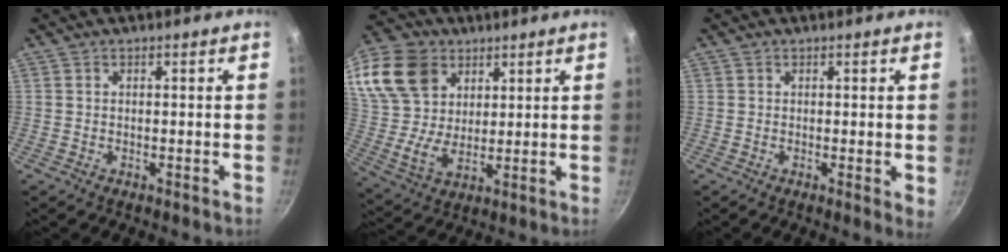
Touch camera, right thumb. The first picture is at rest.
{"total": 20.1, "force": [9.9, 14.2, 10.3], "torque": [-0.212, -0.011, 0.191]}
{"total": 1.9, "force": [0.1, 0.6, 1.8], "torque": [-0.020, -0.007, -0.002]}